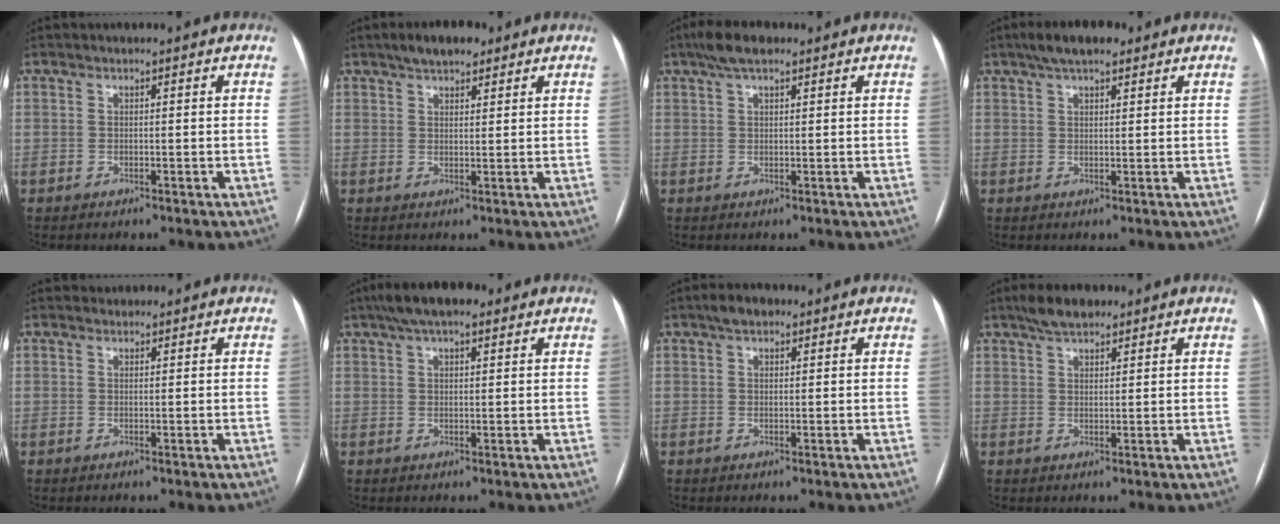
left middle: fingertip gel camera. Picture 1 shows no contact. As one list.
[{"total": 5.0, "force": [3.6, 2.0, 2.9], "torque": [-0.050, 0.017, 0.058]}, {"total": 4.9, "force": [3.3, 1.6, 3.2], "torque": [-0.065, 0.023, 0.057]}, {"total": 6.2, "force": [4.3, 2.0, 3.9], "torque": [-0.069, 0.025, 0.071]}, {"total": 0.8, "force": [0.7, 0.4, -0.2], "torque": [-0.001, 0.007, 0.010]}, {"total": 7.8, "force": [5.5, 2.4, 5.0], "torque": [-0.086, 0.035, 0.089]}, {"total": 2.7, "force": [1.8, 1.3, 1.5], "torque": [-0.029, 0.015, 0.029]}, {"total": 4.5, "force": [3.5, 1.7, 2.4], "torque": [-0.050, 0.016, 0.061]}]